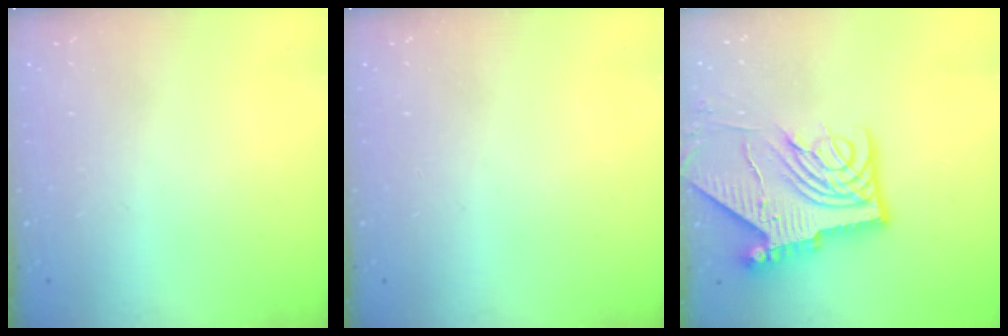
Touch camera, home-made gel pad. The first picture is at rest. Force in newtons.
{"total": 0.0}
{"total": 15.6, "press": 15.4, "slide": 1.9}